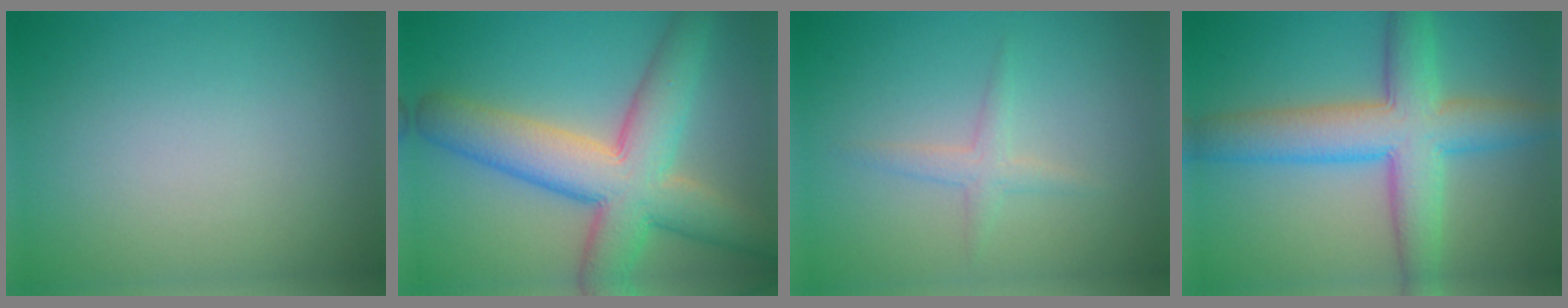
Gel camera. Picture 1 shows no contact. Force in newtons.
{"total": 9.4, "press": 9.4, "slide": 0.5}
{"total": 1.5, "press": 1.5, "slide": 0.1}
{"total": 7.6, "press": 7.6, "slide": 0.1}